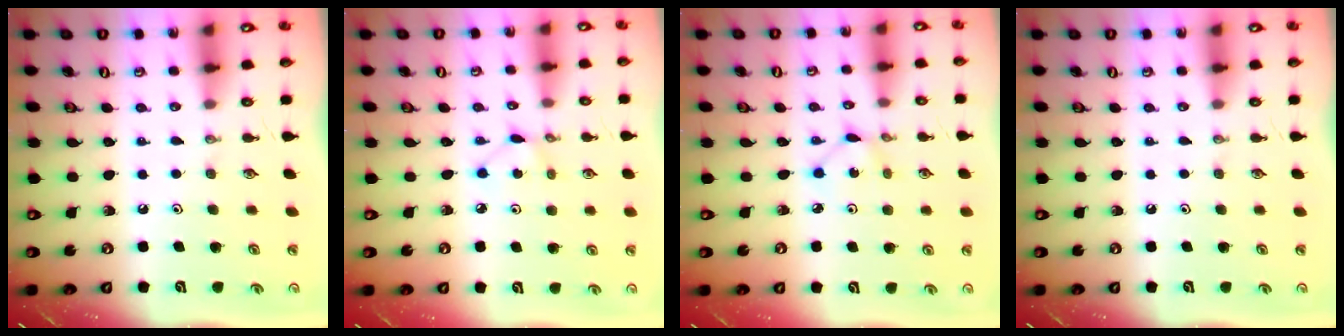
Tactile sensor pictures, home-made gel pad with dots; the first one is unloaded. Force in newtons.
{"total": 2.9, "press": 2.9, "slide": 0.3}
{"total": 1.3, "press": 1.3, "slide": 0.0}
{"total": 0.0}